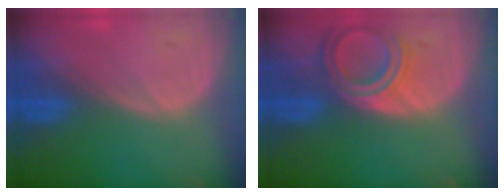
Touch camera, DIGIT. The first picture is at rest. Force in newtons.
{"total": 6.7, "press": 6.1, "slide": 2.8}